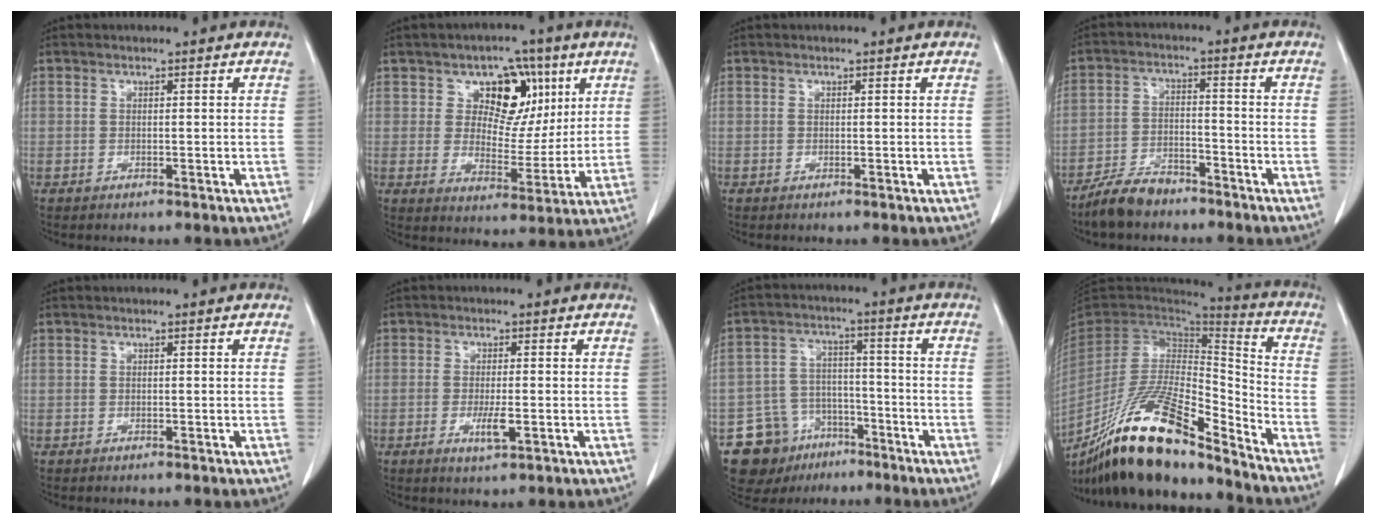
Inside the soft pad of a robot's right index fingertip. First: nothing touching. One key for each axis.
{"total": 9.5, "fx": 4.1, "fy": 6.4, "fz": 5.6, "tx": -0.070, "ty": 0.015, "tz": 0.068}
{"total": 0.0}
{"total": 6.7, "fx": -5.7, "fy": 2.3, "fz": 2.7, "tx": -0.058, "ty": -0.008, "tz": -0.105}
{"total": 0.0}
{"total": 3.5, "fx": -1.1, "fy": 0.6, "fz": 3.3, "tx": -0.064, "ty": -0.006, "tz": -0.015}
{"total": 10.3, "fx": -6.4, "fy": 7.9, "fz": 1.9, "tx": -0.037, "ty": 0.039, "tz": -0.098}
{"total": 23.1, "fx": -17.6, "fy": 3.9, "fz": 14.4, "tx": -0.270, "ty": -0.013, "tz": -0.322}